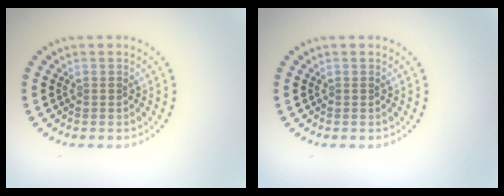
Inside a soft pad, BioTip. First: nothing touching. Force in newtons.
{"total": 0.0}